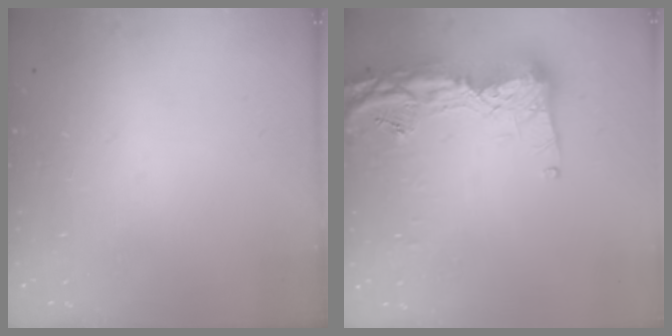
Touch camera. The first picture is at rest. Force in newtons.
{"total": 16.7, "press": 16.6, "slide": 1.5}